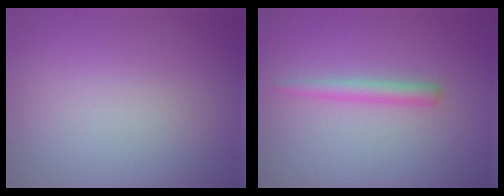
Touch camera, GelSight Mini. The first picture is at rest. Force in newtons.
{"total": 1.7, "press": 1.7, "slide": 0.2}